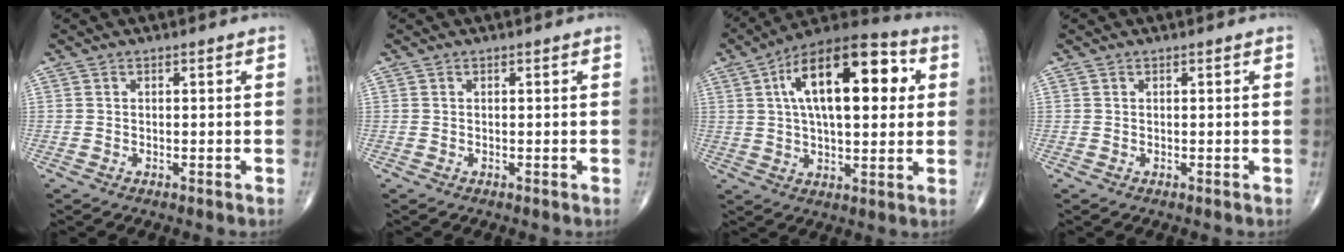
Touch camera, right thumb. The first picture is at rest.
{"total": 0.0}
{"total": 21.8, "force": [5.5, 9.9, 18.6], "torque": [-0.275, 0.015, 0.077]}
{"total": 0.0}